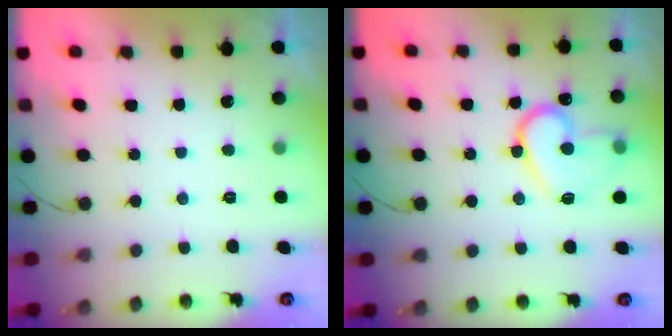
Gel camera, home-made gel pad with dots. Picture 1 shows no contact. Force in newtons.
{"total": 14.3, "press": 14.2, "slide": 1.2}